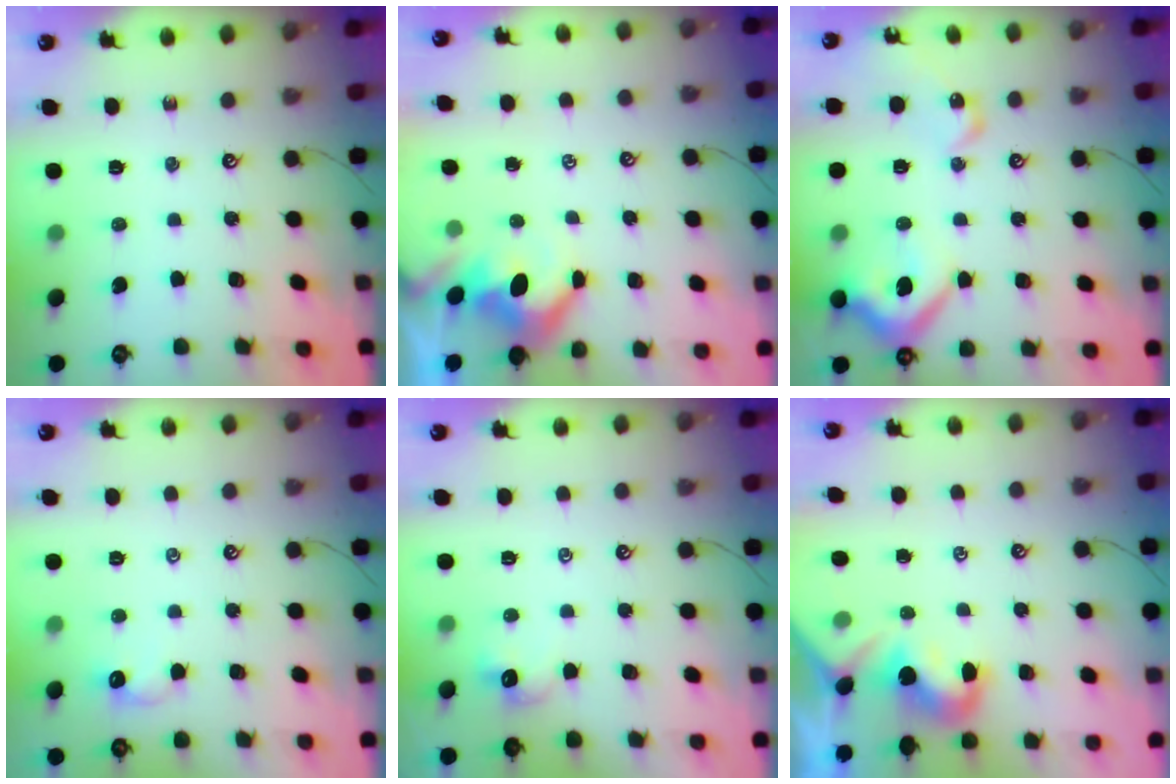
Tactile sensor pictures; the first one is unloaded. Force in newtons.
{"total": 2.0, "press": 1.8, "slide": 0.9}
{"total": 13.7, "press": 13.7, "slide": 1.5}
{"total": 1.7, "press": 1.6, "slide": 0.4}
{"total": 0.6, "press": 0.3, "slide": 0.5}
{"total": 1.9, "press": 1.8, "slide": 0.6}